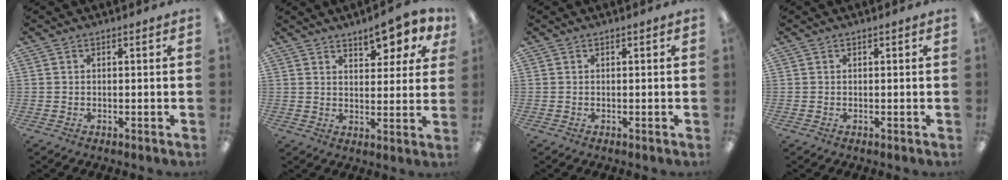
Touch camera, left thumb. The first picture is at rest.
{"total": 7.6, "force": [5.9, 2.8, 3.9], "torque": [-0.037, -0.036, 0.098]}
{"total": 0.0}
{"total": 0.0}